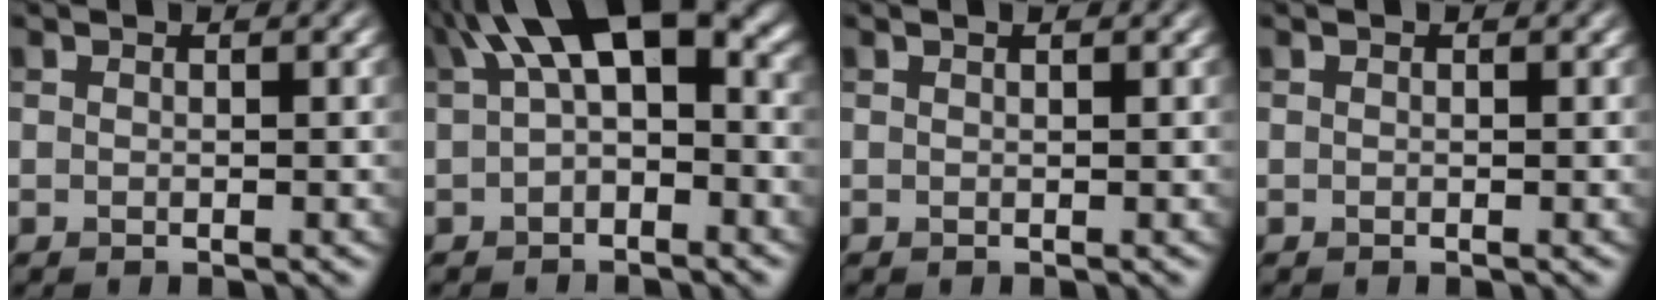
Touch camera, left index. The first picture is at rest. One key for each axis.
{"total": 8.7, "fx": 2.0, "fy": 4.1, "fz": 7.5, "tx": -0.110, "ty": 0.029, "tz": 0.016}
{"total": 0.6, "fx": 0.4, "fy": 0.1, "fz": 0.5, "tx": -0.005, "ty": 0.003, "tz": 0.004}
{"total": 0.0}